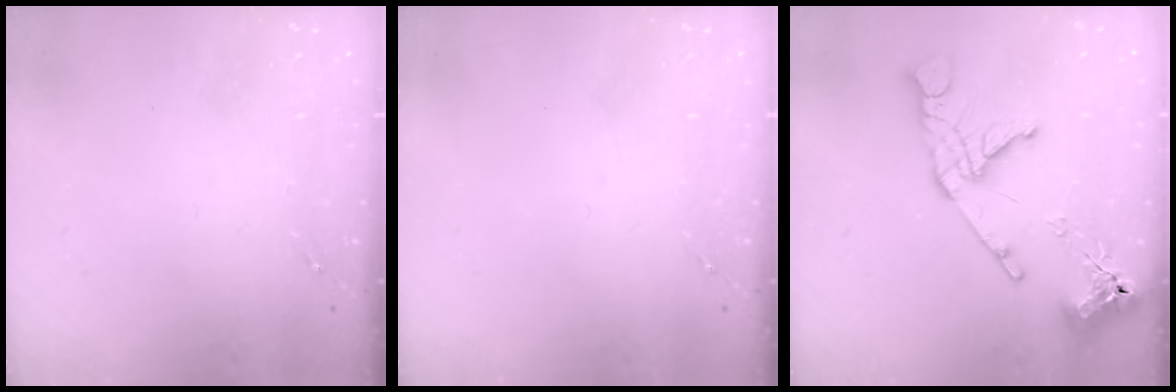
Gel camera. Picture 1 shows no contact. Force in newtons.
{"total": 0.0}
{"total": 14.1, "press": 14.0, "slide": 1.6}